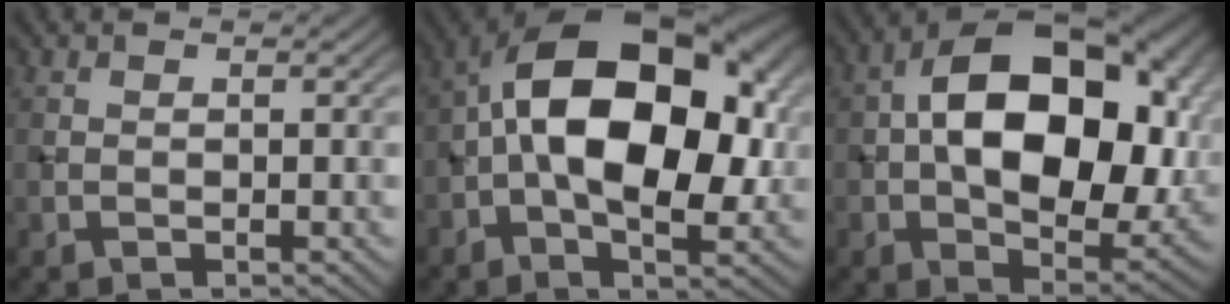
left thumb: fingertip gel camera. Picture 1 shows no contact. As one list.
[{"total": 16.6, "force": [0.7, 9.6, 13.5], "torque": [-0.209, 0.030, -0.006]}, {"total": 18.4, "force": [2.1, 11.5, 14.2], "torque": [-0.225, -0.004, 0.038]}]